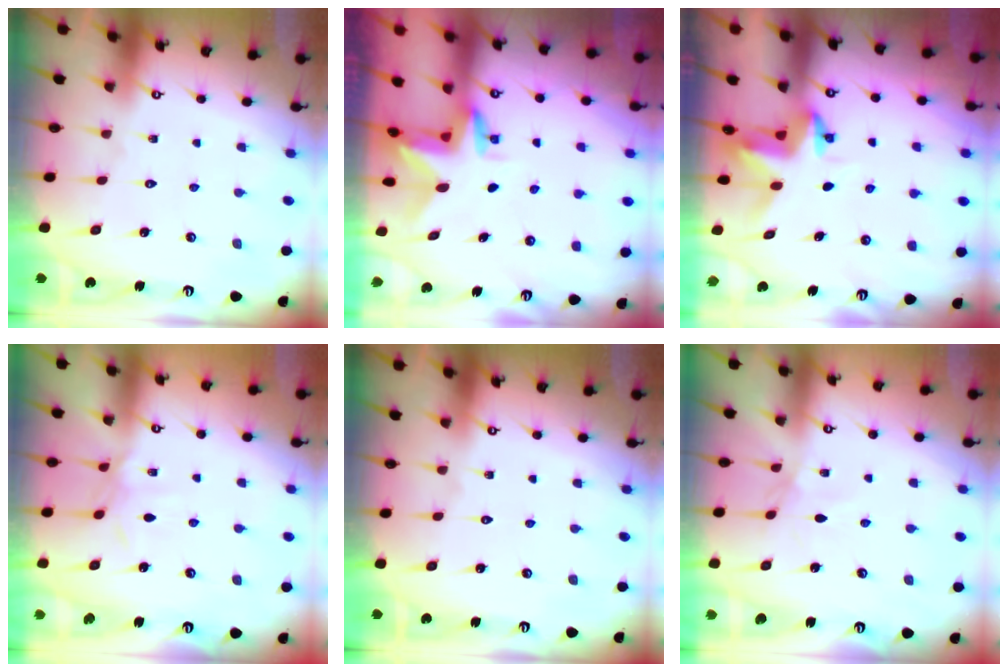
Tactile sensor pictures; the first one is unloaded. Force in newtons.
{"total": 2.9, "press": 2.9, "slide": 0.2}
{"total": 3.7, "press": 3.7, "slide": 0.4}
{"total": 4.5, "press": 4.5, "slide": 0.5}
{"total": 0.0}
{"total": 1.7, "press": 1.7, "slide": 0.4}